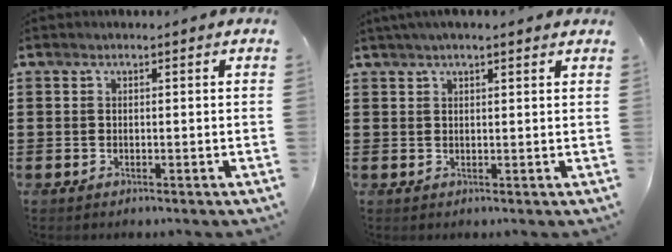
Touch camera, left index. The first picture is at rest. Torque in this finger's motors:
{"motor_torque": [1.47, -0.67, 0.42, -0.02]}